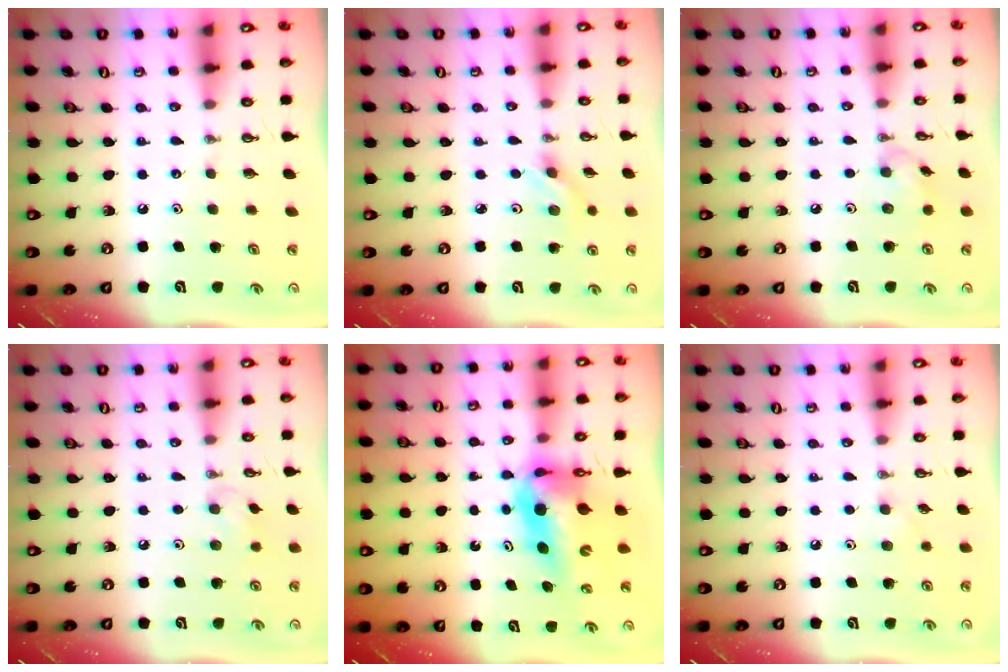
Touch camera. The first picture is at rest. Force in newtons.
{"total": 2.8, "press": 2.5, "slide": 1.3}
{"total": 6.8, "press": 6.8, "slide": 0.9}
{"total": 6.3, "press": 5.5, "slide": 3.1}
{"total": 11.1, "press": 10.6, "slide": 3.2}
{"total": 4.8, "press": 4.6, "slide": 1.3}